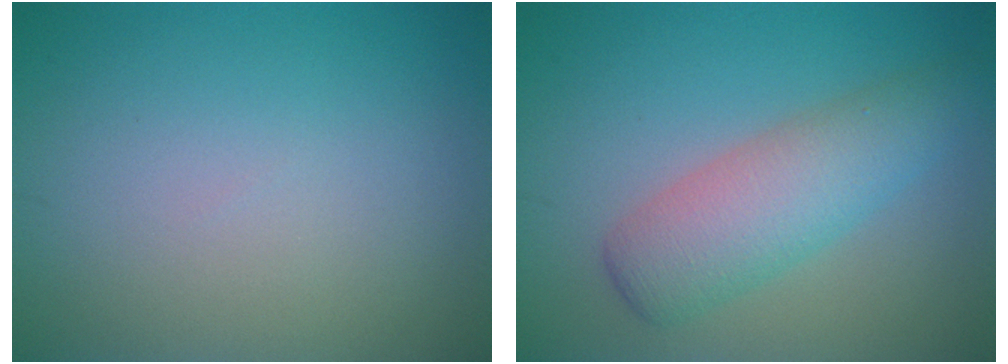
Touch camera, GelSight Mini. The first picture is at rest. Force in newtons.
{"total": 5.0, "press": 5.0, "slide": 0.2}